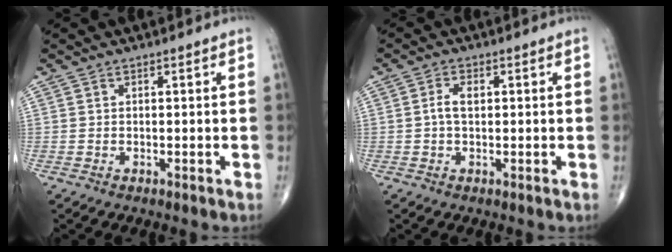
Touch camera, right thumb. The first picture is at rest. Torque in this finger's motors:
{"motor_torque": [0.00, 0.00, 0.29, -0.09, 0.06]}